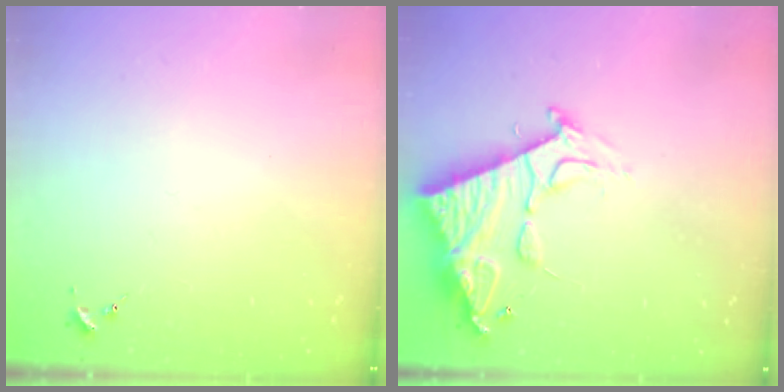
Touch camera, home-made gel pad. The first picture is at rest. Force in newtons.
{"total": 18.5, "press": 18.4, "slide": 1.8}